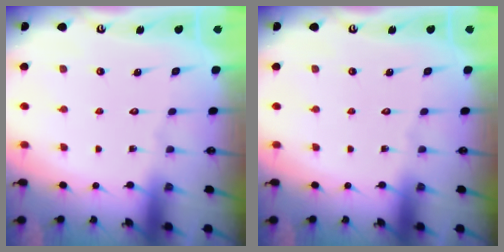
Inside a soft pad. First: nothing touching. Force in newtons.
{"total": 0.0}